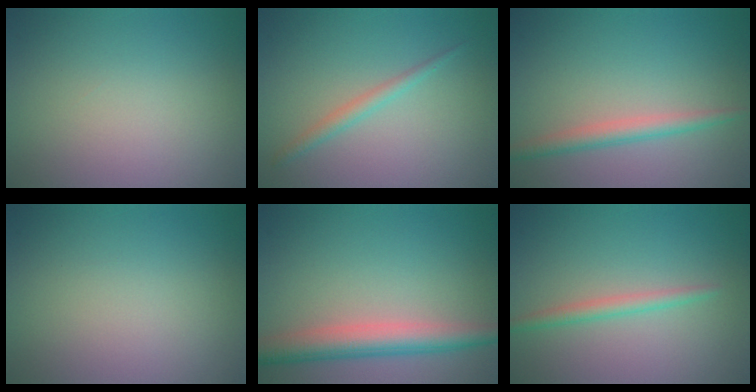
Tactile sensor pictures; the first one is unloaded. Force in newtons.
{"total": 1.4, "press": 1.4, "slide": 0.1}
{"total": 2.1, "press": 2.1, "slide": 0.0}
{"total": 0.0}
{"total": 4.5, "press": 4.5, "slide": 0.2}
{"total": 1.6, "press": 1.6, "slide": 0.0}